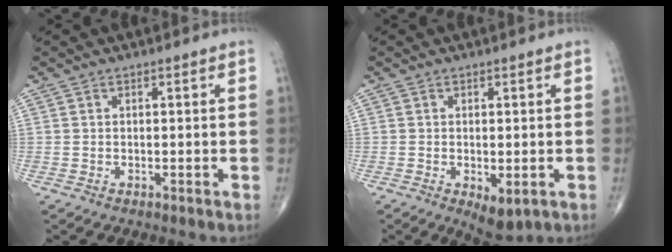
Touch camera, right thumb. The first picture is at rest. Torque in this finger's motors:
{"motor_torque": [-0.16, 0.06, 0.08, 0.10, 0.00]}